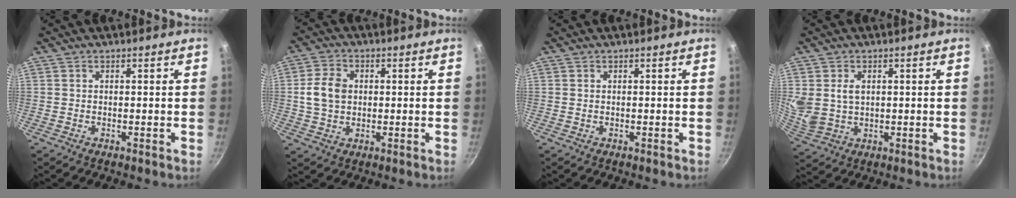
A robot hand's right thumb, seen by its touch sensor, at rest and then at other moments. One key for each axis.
{"total": 7.3, "fx": 0.7, "fy": 5.5, "fz": 4.7, "tx": -0.078, "ty": 0.009, "tz": 0.008}
{"total": 0.0}
{"total": 6.9, "fx": 1.6, "fy": 5.0, "fz": 4.5, "tx": -0.078, "ty": -0.014, "tz": 0.041}